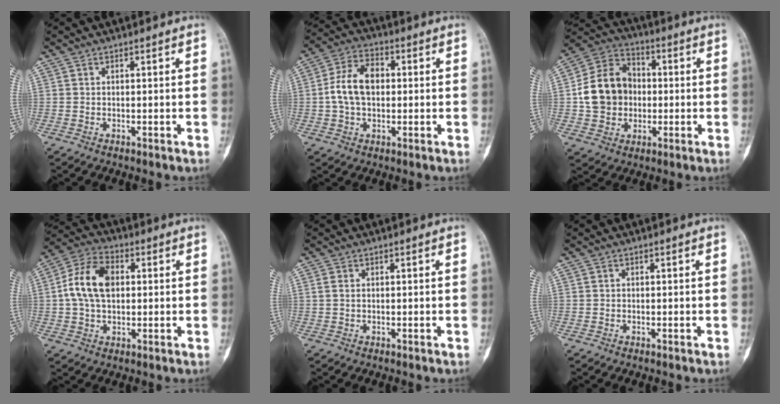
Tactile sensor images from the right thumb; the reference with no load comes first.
{"total": 9.6, "force": [0.4, 6.3, 7.2], "torque": [-0.130, 0.024, 0.003]}
{"total": 14.2, "force": [-0.3, 11.8, 7.8], "torque": [-0.120, 0.029, -0.006]}
{"total": 11.1, "force": [1.3, 7.2, 8.3], "torque": [-0.154, 0.024, 0.021]}
{"total": 0.9, "force": [0.2, 0.4, 0.8], "torque": [-0.022, -0.002, 0.003]}
{"total": 0.0}